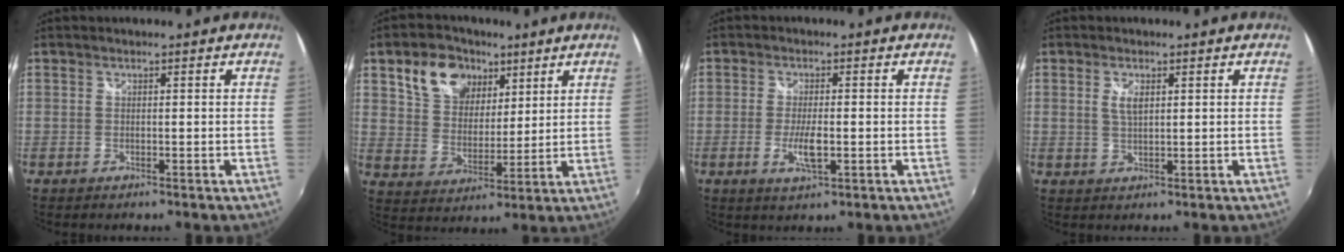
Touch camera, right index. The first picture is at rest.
{"total": 12.0, "force": [6.5, 8.2, 5.8], "torque": [-0.120, 0.033, 0.125]}
{"total": 4.8, "force": [-1.3, 1.3, 4.4], "torque": [-0.090, -0.009, -0.023]}
{"total": 2.8, "force": [0.9, 1.2, 2.4], "torque": [-0.044, -0.001, 0.015]}